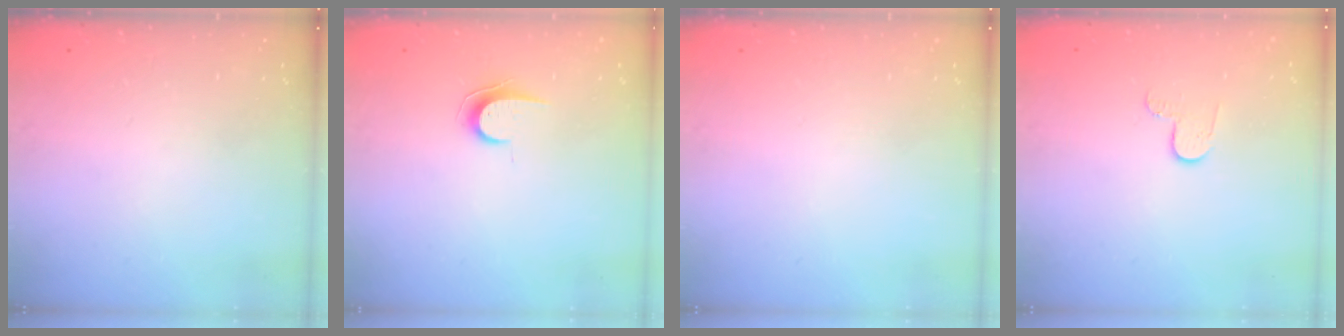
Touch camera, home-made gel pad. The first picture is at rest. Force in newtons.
{"total": 6.7, "press": 6.7, "slide": 0.7}
{"total": 0.0}
{"total": 4.6, "press": 4.6, "slide": 0.5}